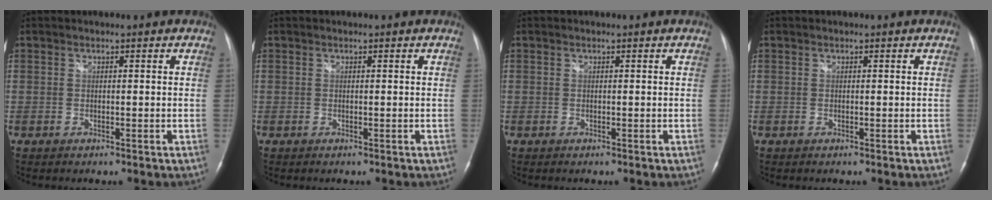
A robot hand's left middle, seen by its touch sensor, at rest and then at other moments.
{"total": 0.0}
{"total": 0.0}
{"total": 0.0}